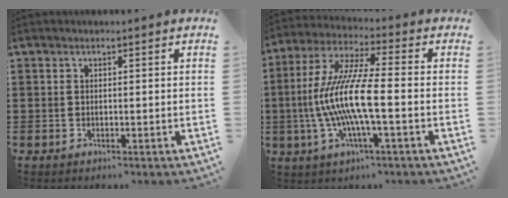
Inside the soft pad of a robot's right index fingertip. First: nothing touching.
{"total": 11.1, "force": [-2.6, 1.7, 10.6], "torque": [-0.240, -0.016, -0.061]}